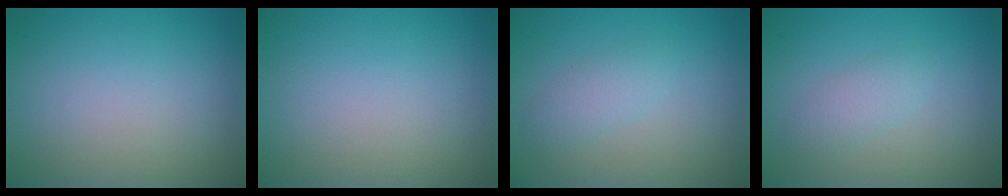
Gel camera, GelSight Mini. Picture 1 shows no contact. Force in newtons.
{"total": 0.0}
{"total": 1.8, "press": 1.8, "slide": 0.0}
{"total": 1.8, "press": 1.8, "slide": 0.1}